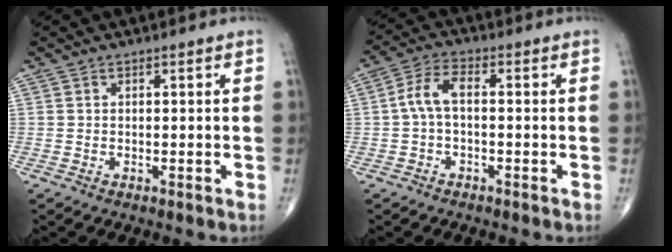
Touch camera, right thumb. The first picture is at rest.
{"total": 5.4, "force": [-0.3, 2.6, 4.7], "torque": [-0.093, 0.020, -0.015]}